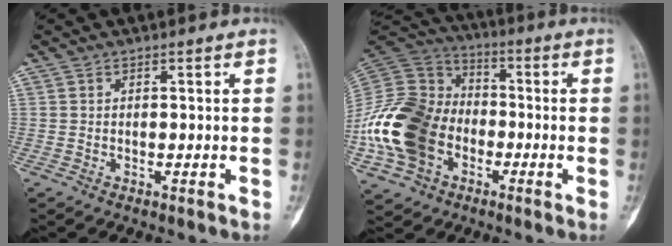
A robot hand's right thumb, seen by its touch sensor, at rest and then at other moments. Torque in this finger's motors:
{"motor_torque": [1.08, 1.03, 1.43, -1.34, 0.42]}